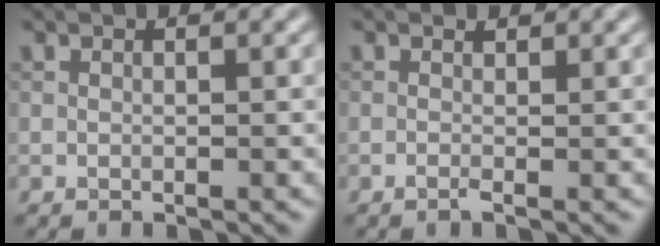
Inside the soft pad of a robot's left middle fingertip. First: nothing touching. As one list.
[{"total": 0.6, "force": [-0.2, 0.1, 0.6], "torque": [-0.015, -0.001, -0.005]}]